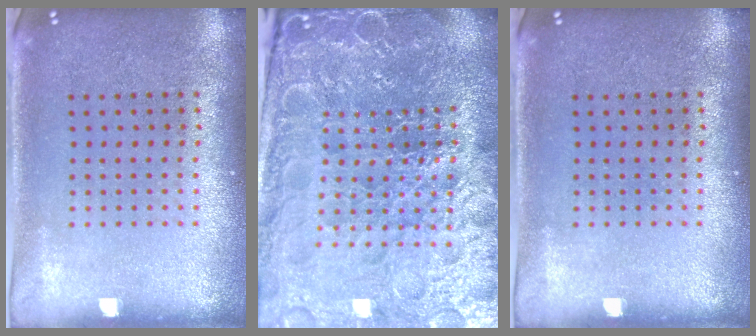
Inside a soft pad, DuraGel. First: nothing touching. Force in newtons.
{"total": 5.5, "press": 5.1, "slide": 2.0}
{"total": 0.0}